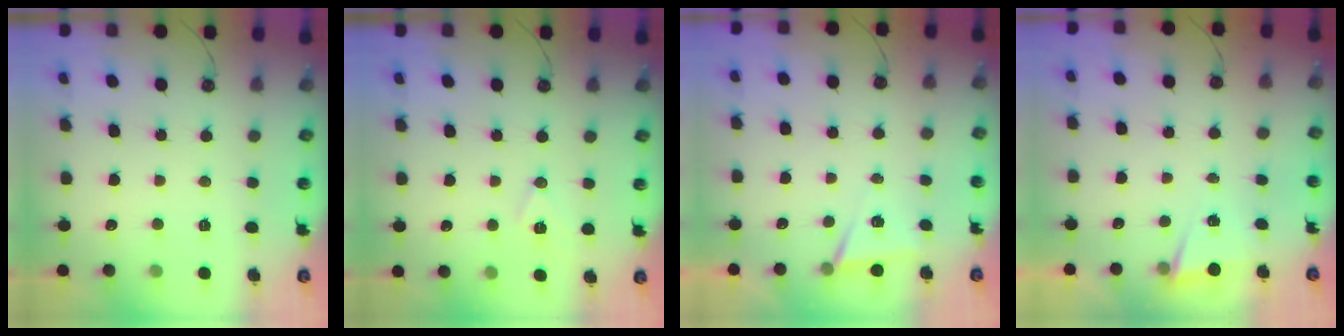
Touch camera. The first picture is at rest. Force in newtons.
{"total": 7.5, "press": 6.6, "slide": 3.7}
{"total": 5.0, "press": 2.4, "slide": 4.3}
{"total": 2.4, "press": 2.2, "slide": 1.1}